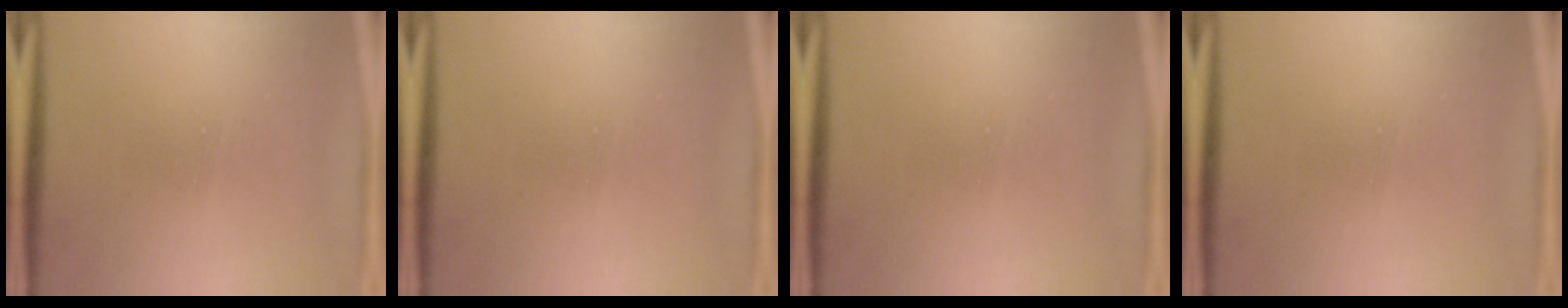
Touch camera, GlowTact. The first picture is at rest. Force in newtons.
{"total": 0.0}
{"total": 0.0}
{"total": 0.0}